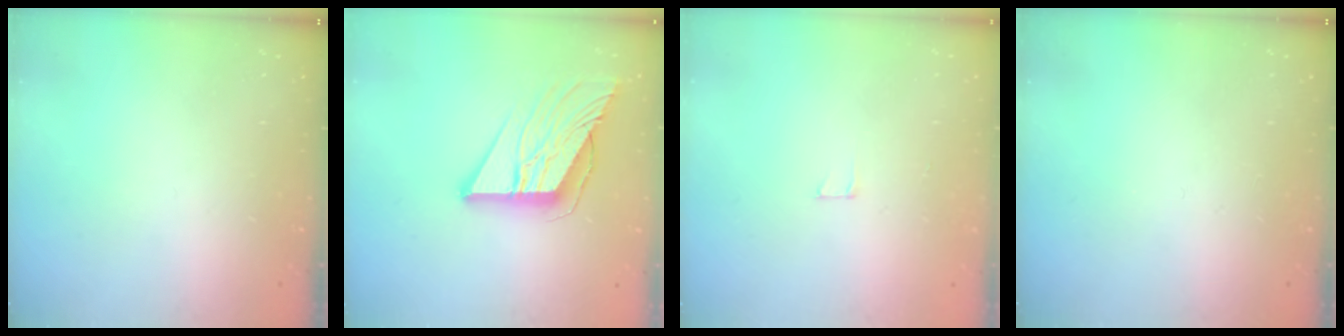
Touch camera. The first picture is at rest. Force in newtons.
{"total": 11.3, "press": 11.2, "slide": 1.5}
{"total": 2.5, "press": 2.5, "slide": 0.2}
{"total": 0.0}